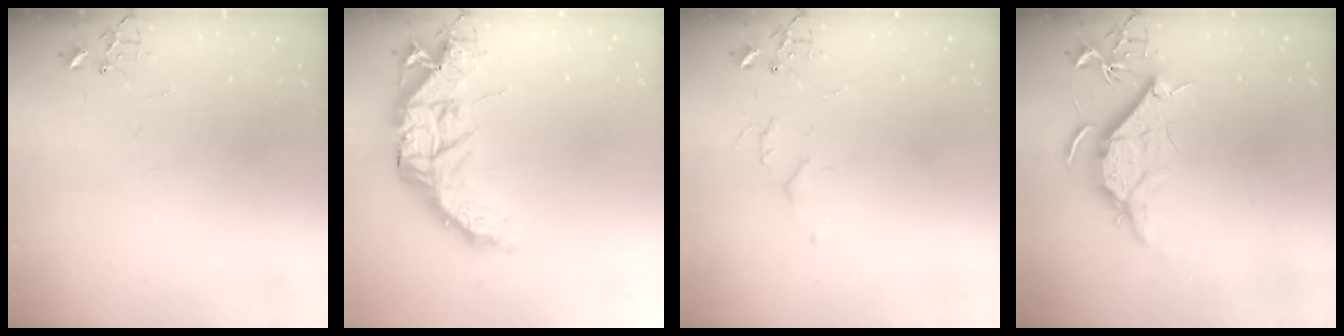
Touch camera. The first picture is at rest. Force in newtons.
{"total": 16.2, "press": 16.2, "slide": 1.5}
{"total": 5.0, "press": 5.0, "slide": 0.7}
{"total": 12.2, "press": 12.2, "slide": 1.1}